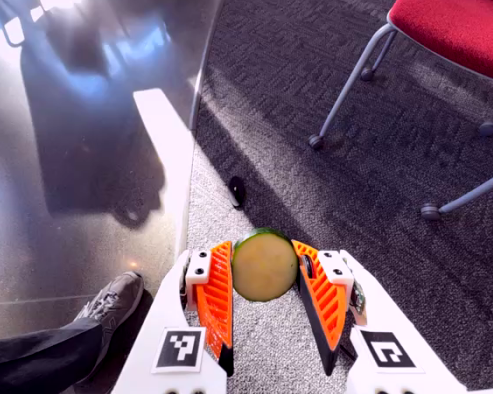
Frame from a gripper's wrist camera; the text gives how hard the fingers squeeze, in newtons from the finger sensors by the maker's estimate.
{"total": 8.6, "left": 8.7, "right": 8.4}